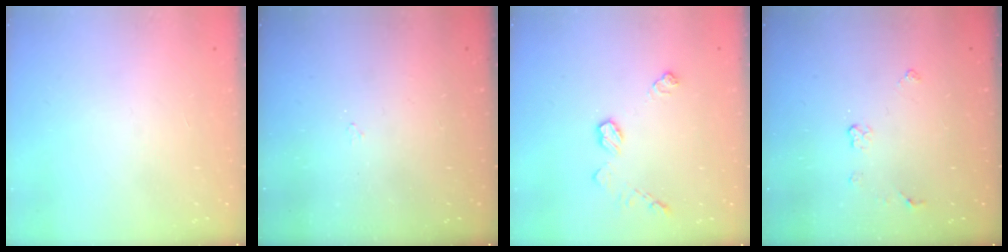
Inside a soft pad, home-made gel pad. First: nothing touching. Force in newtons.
{"total": 2.9, "press": 2.9, "slide": 0.5}
{"total": 7.9, "press": 7.9, "slide": 0.3}
{"total": 3.7, "press": 3.7, "slide": 0.6}